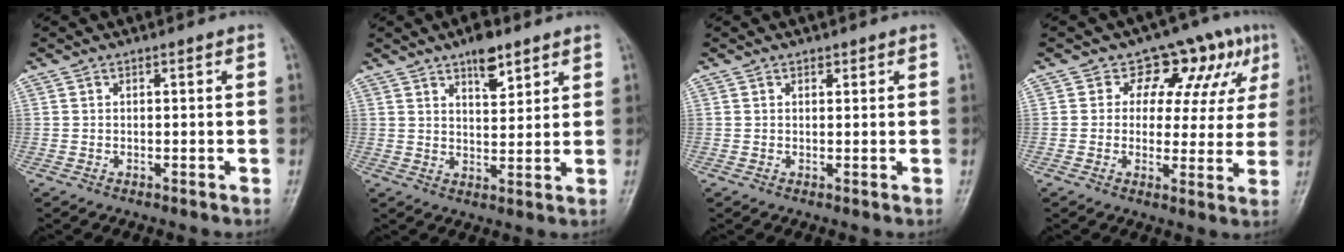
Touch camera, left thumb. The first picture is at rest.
{"total": 6.2, "force": [4.1, 2.6, 3.9], "torque": [-0.041, -0.026, 0.063]}
{"total": 0.9, "force": [0.6, 0.6, 0.2], "torque": [0.004, -0.005, 0.008]}
{"total": 11.0, "force": [5.7, 7.4, 5.9], "torque": [-0.021, -0.014, 0.064]}